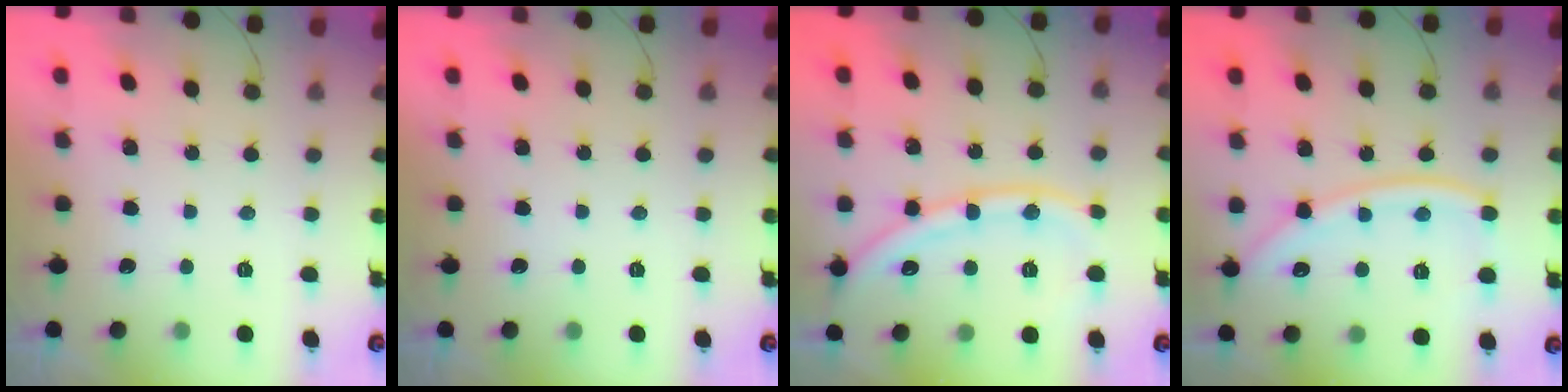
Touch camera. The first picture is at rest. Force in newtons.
{"total": 0.0}
{"total": 13.4, "press": 13.3, "slide": 1.9}
{"total": 13.1, "press": 13.0, "slide": 1.4}